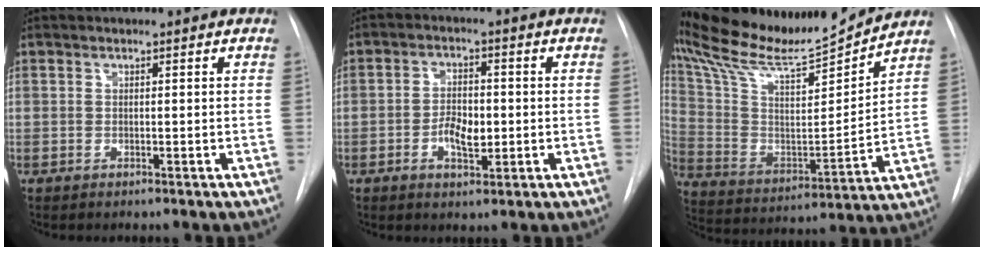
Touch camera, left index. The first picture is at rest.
{"total": 4.8, "force": [-1.1, 2.3, 4.1], "torque": [-0.073, 0.003, -0.018]}
{"total": 20.0, "force": [18.7, 1.3, 6.8], "torque": [-0.143, -0.026, 0.315]}